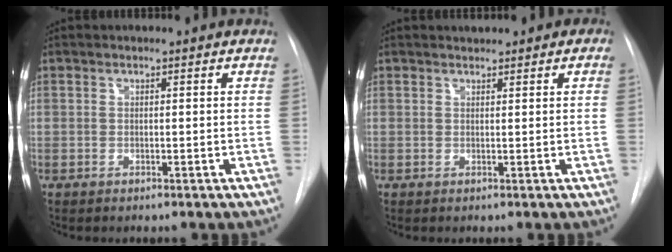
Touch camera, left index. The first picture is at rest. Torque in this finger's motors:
{"motor_torque": [0.43, -0.60, 0.07, -0.01]}